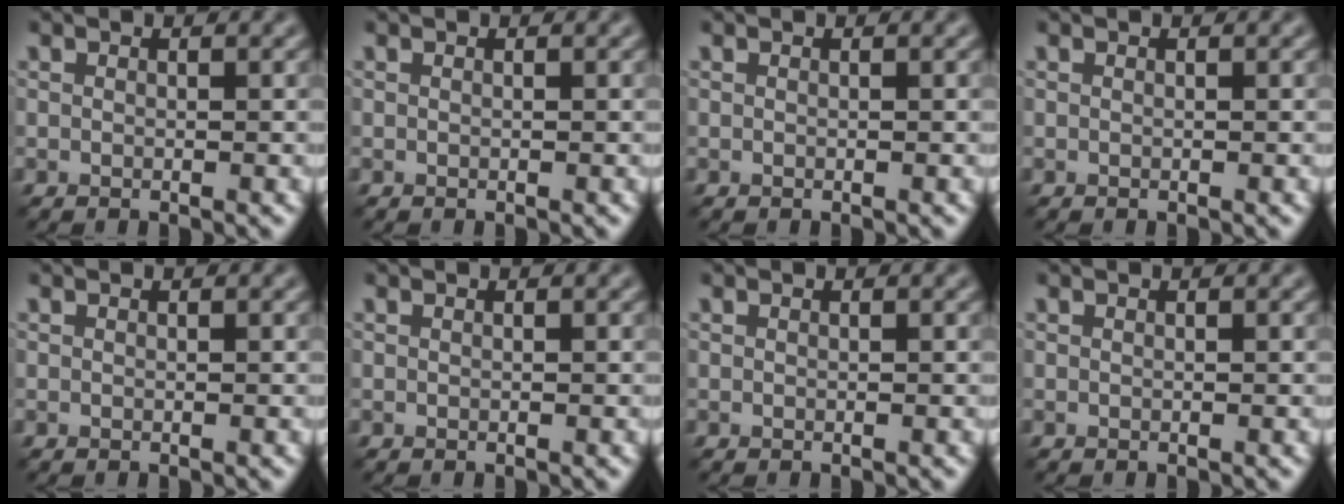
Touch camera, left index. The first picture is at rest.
{"total": 0.0}
{"total": 0.0}
{"total": 0.0}
{"total": 0.0}
{"total": 0.0}
{"total": 0.0}
{"total": 0.0}